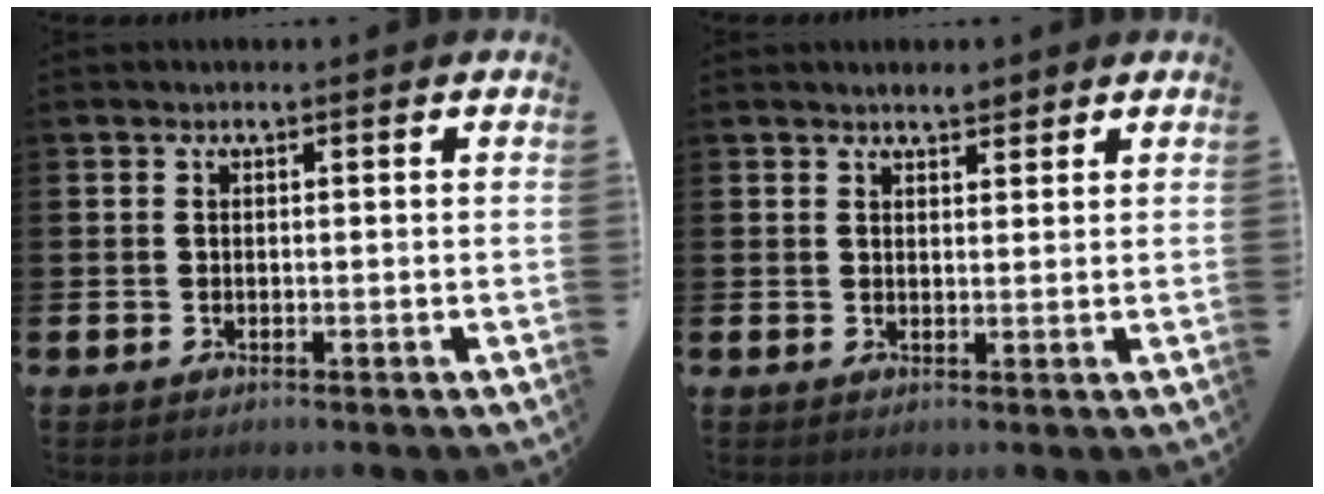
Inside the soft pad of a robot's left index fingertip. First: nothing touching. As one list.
[{"total": 2.3, "force": [2.2, 0.7, 0.2], "torque": [-0.001, -0.006, 0.040]}]